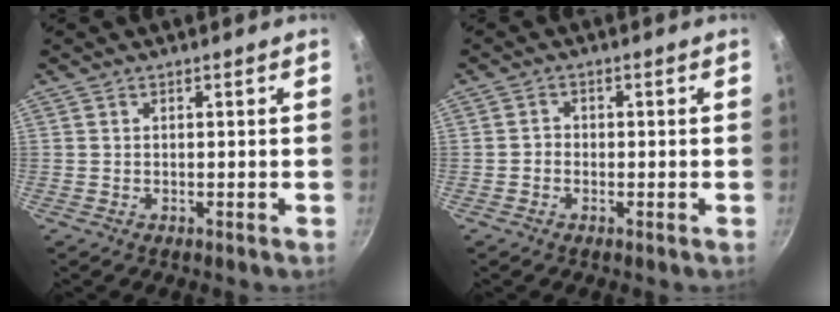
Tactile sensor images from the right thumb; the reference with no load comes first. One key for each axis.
{"total": 1.6, "fx": -0.6, "fy": 1.3, "fz": 0.6, "tx": -0.006, "ty": 0.008, "tz": -0.016}